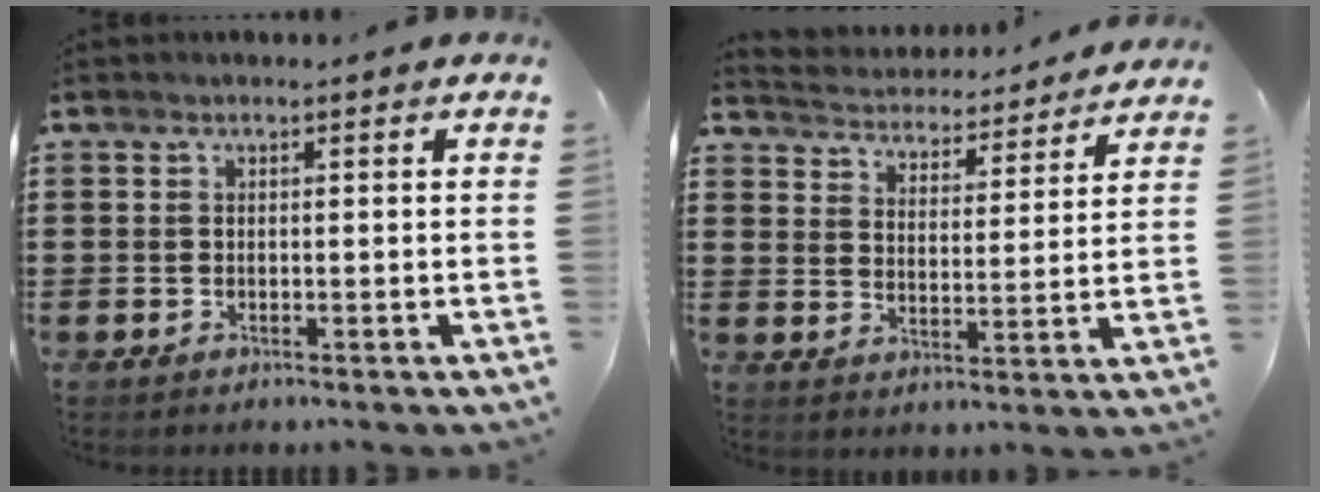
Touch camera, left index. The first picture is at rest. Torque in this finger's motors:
{"motor_torque": [0.16, 0.09, 0.51, 0.04]}